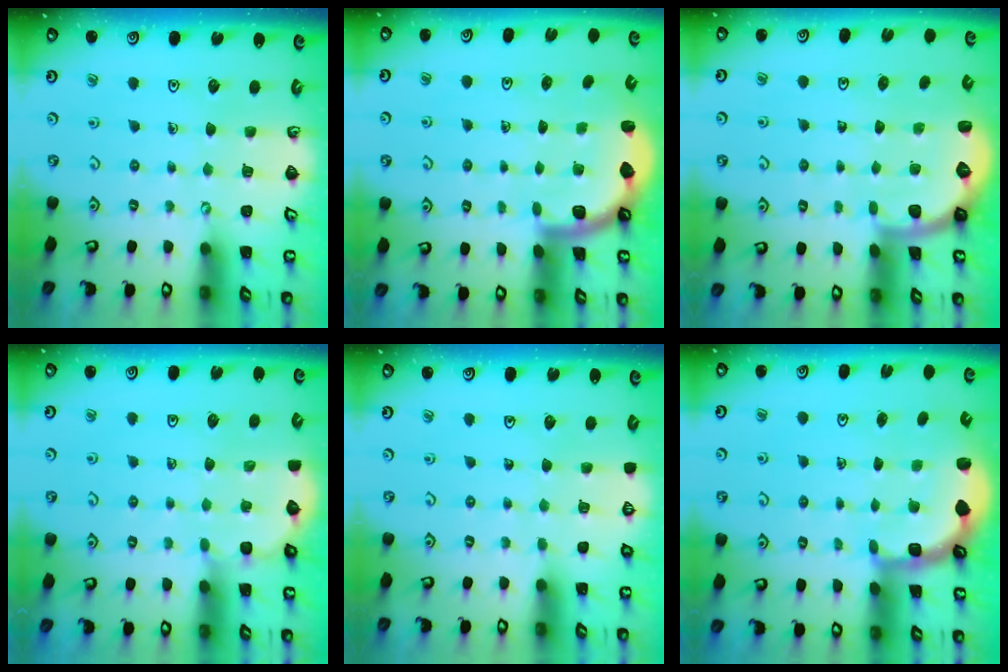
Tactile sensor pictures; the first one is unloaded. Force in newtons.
{"total": 1.8, "press": 1.8, "slide": 0.1}
{"total": 1.6, "press": 1.6, "slide": 0.1}
{"total": 3.2, "press": 3.2, "slide": 0.3}
{"total": 0.0}
{"total": 2.1, "press": 2.0, "slide": 0.6}